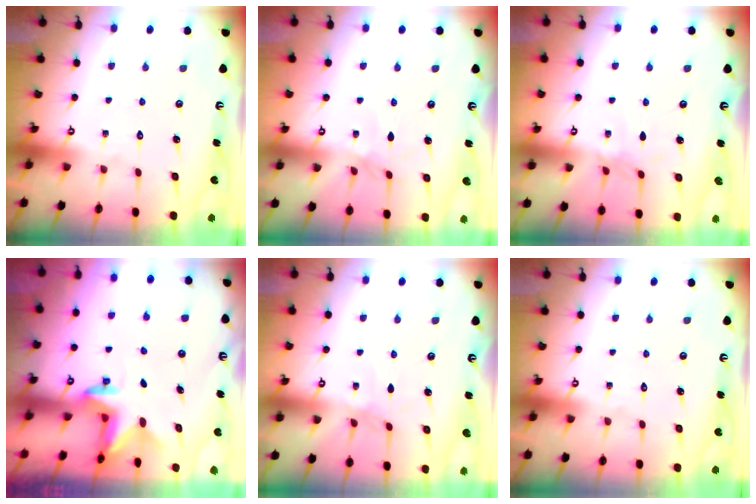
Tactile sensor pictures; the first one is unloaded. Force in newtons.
{"total": 1.7, "press": 1.7, "slide": 0.4}
{"total": 2.3, "press": 2.3, "slide": 0.5}
{"total": 2.4, "press": 2.3, "slide": 0.4}
{"total": 2.3, "press": 2.3, "slide": 0.4}
{"total": 0.0}